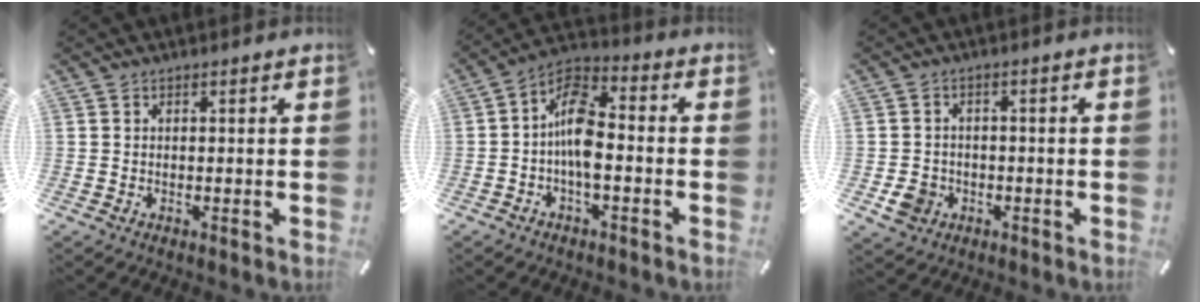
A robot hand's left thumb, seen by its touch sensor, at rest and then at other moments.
{"total": 10.0, "force": [-2.1, 5.2, 8.2], "torque": [-0.162, 0.007, -0.035]}
{"total": 5.3, "force": [-1.8, 4.6, 1.8], "torque": [-0.042, 0.002, -0.036]}